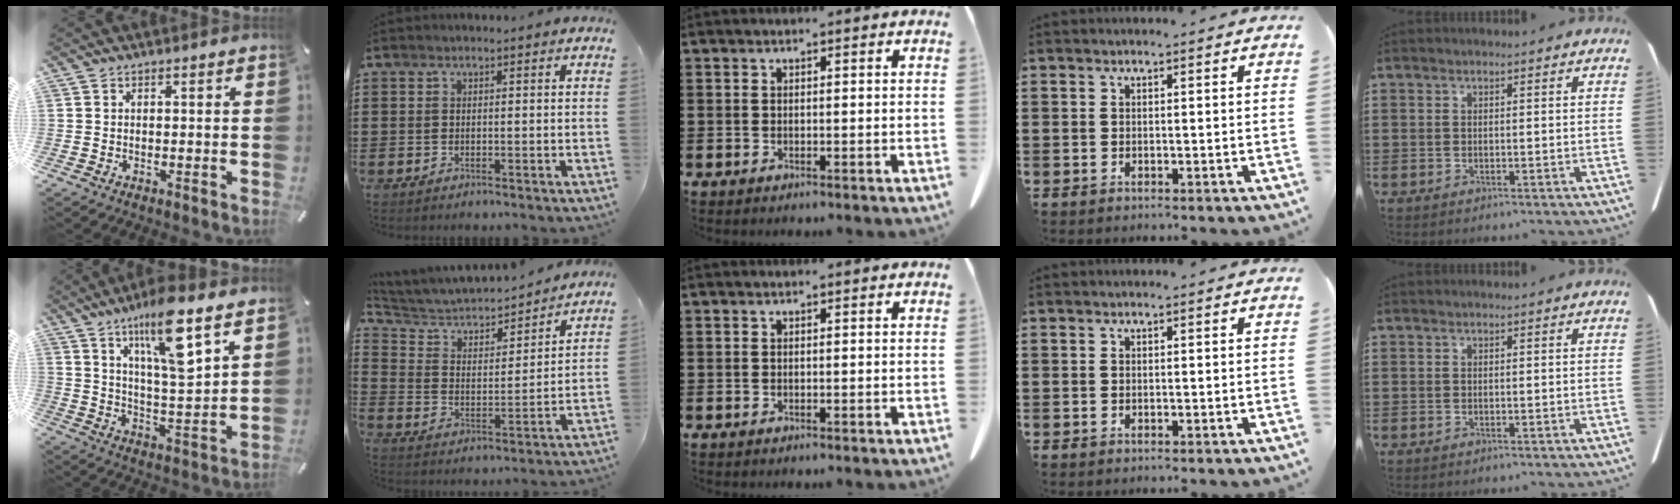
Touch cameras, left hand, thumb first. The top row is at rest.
{"thumb": {"total": 15.6, "force": [9.9, 3.8, 11.4], "torque": [-0.194, -0.049, 0.161]}, "index": {"total": 4.3, "force": [3.8, 1.5, 1.2], "torque": [-0.050, -0.030, 0.056]}}